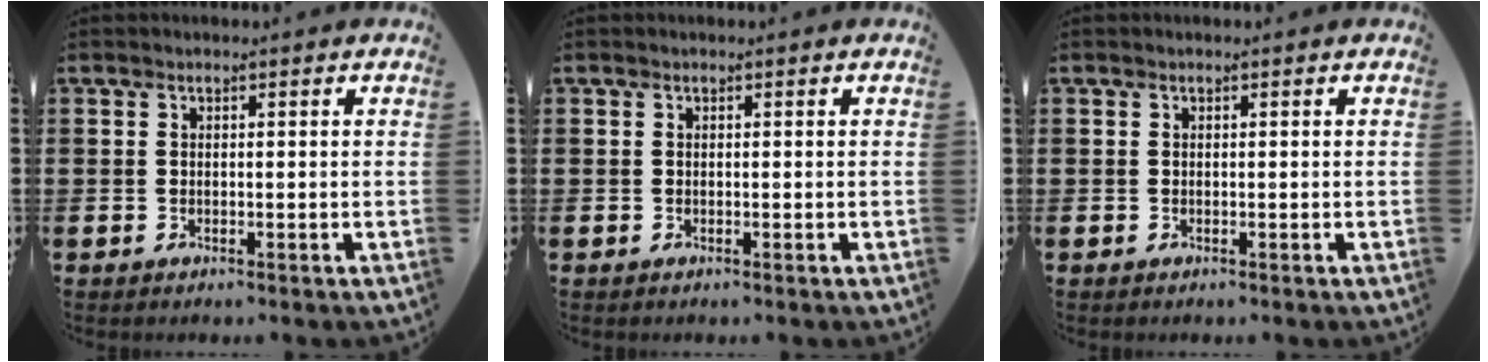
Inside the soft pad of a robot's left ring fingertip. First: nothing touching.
{"total": 0.0}
{"total": 0.0}